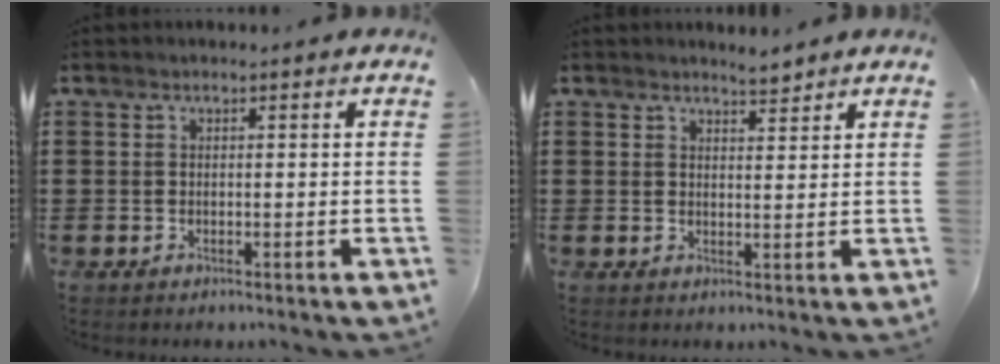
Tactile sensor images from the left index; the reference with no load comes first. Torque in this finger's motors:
{"motor_torque": [0.47, -0.45, 0.04, 0.01]}